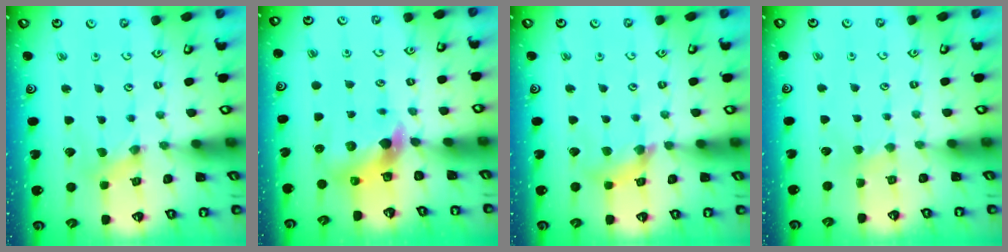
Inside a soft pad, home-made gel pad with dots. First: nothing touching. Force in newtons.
{"total": 6.0, "press": 5.9, "slide": 0.9}
{"total": 7.8, "press": 7.8, "slide": 0.8}
{"total": 2.0, "press": 2.0, "slide": 0.3}